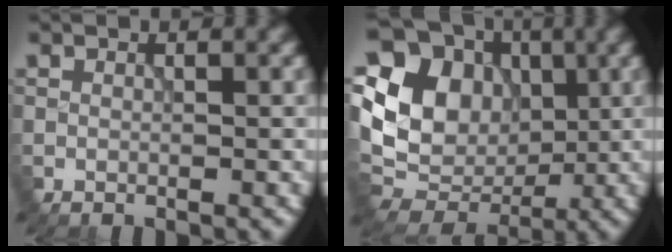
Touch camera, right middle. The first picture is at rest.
{"total": 11.8, "force": [1.9, 9.9, 6.2], "torque": [-0.131, 0.011, 0.029]}